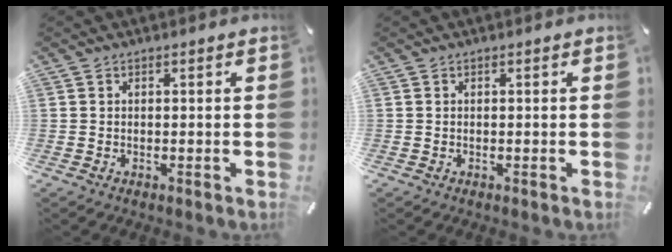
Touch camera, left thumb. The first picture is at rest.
{"total": 0.0}